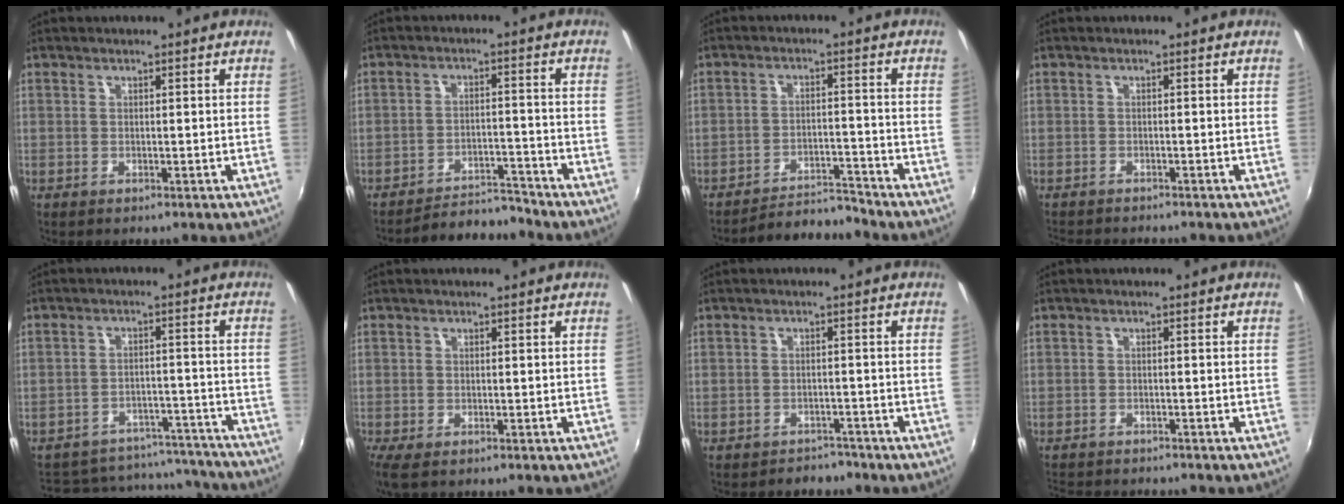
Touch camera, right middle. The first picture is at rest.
{"total": 7.2, "force": [-7.2, 0.2, 0.5], "torque": [-0.032, 0.008, -0.111]}
{"total": 6.8, "force": [-6.7, -0.5, 0.2], "torque": [-0.025, 0.012, -0.109]}
{"total": 4.2, "force": [-4.0, 0.6, 1.2], "torque": [-0.034, -0.019, -0.068]}
{"total": 17.7, "force": [-15.2, 7.6, 4.8], "torque": [-0.107, 0.041, -0.175]}
{"total": 2.5, "force": [-1.4, 0.5, 2.0], "torque": [-0.039, -0.012, -0.023]}
{"total": 4.1, "force": [-3.6, 1.8, 0.2], "torque": [-0.008, 0.002, -0.051]}
{"total": 5.6, "force": [-5.3, 0.9, 1.5], "torque": [-0.045, -0.018, -0.087]}